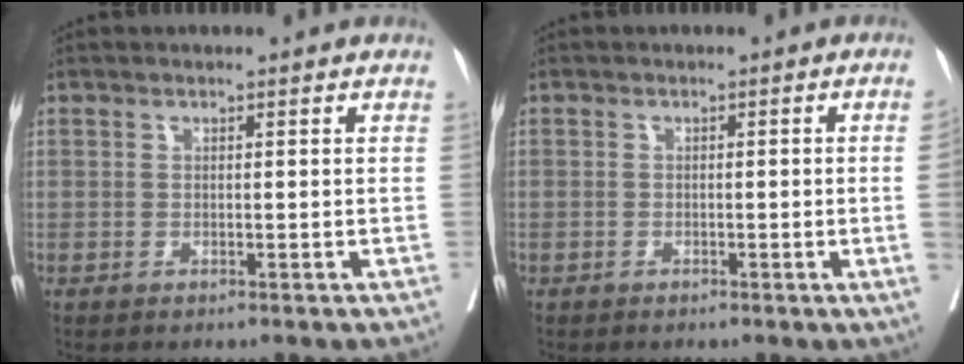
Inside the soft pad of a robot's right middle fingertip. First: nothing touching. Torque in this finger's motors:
{"motor_torque": [0.23, -0.48, -0.79, -0.21]}